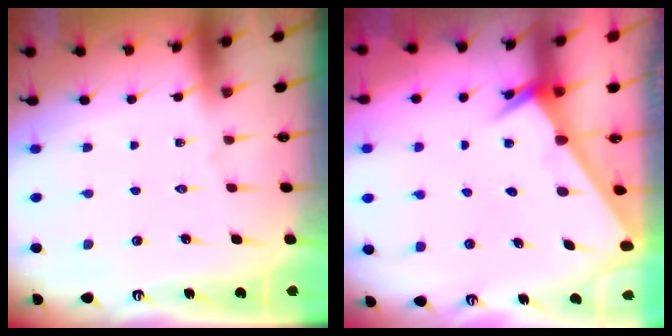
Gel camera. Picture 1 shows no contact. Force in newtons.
{"total": 2.5, "press": 2.5, "slide": 0.1}